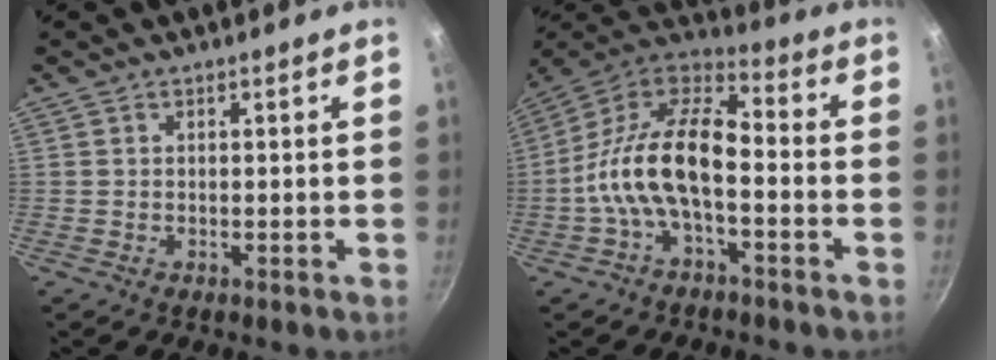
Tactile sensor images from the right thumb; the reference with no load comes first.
{"total": 16.0, "force": [-3.6, 7.7, 13.5], "torque": [-0.245, 0.051, -0.086]}